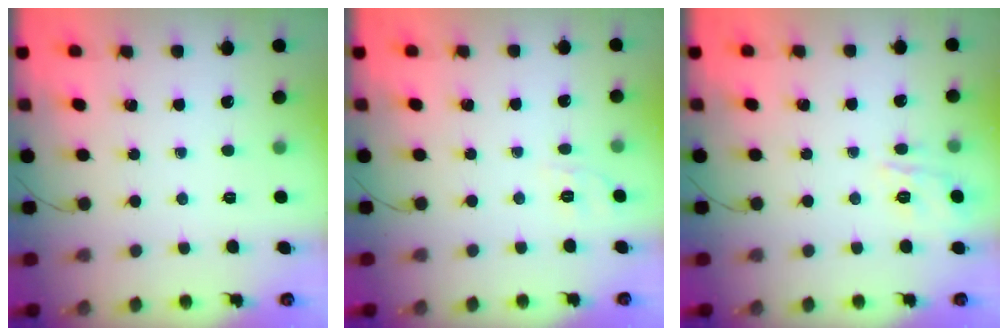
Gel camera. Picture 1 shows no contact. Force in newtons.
{"total": 4.5, "press": 4.1, "slide": 1.9}
{"total": 7.2, "press": 7.2, "slide": 1.1}